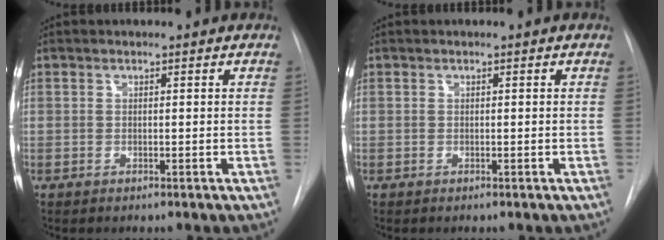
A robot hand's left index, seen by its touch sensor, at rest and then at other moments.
{"total": 0.0}